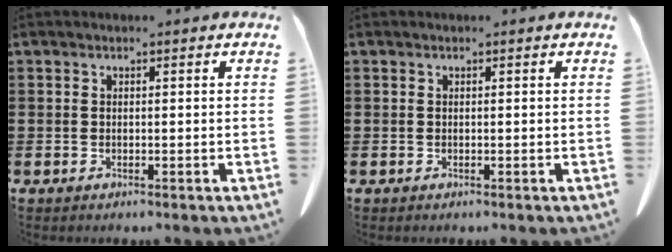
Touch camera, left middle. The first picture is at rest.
{"total": 0.0}